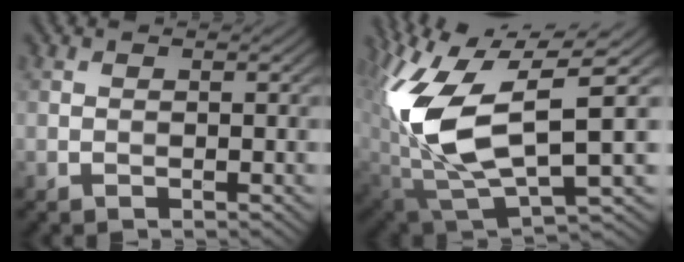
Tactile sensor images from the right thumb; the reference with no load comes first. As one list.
[{"total": 14.0, "force": [2.6, 6.0, 12.4], "torque": [-0.266, -0.016, 0.056]}]